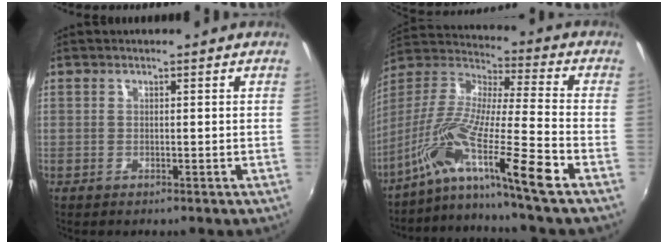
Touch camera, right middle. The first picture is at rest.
{"total": 16.5, "force": [-11.0, -1.9, 12.1], "torque": [-0.210, -0.032, -0.208]}